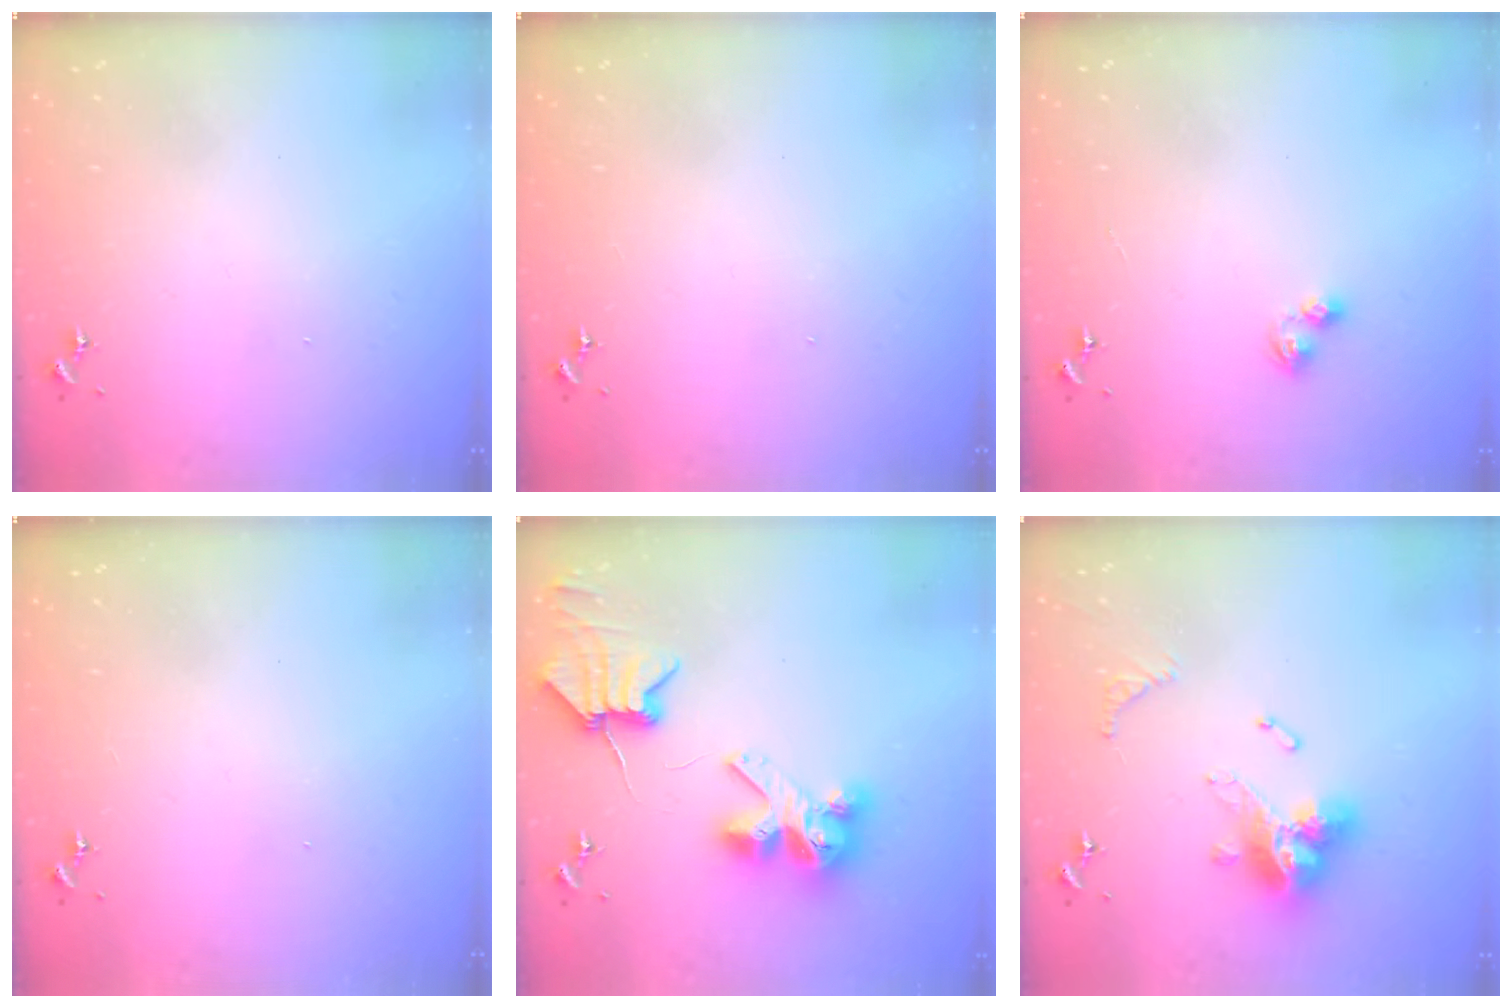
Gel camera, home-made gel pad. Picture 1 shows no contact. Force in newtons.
{"total": 0.0}
{"total": 6.2, "press": 6.2, "slide": 0.7}
{"total": 0.0}
{"total": 9.3, "press": 9.2, "slide": 1.4}
{"total": 15.8, "press": 15.7, "slide": 1.5}